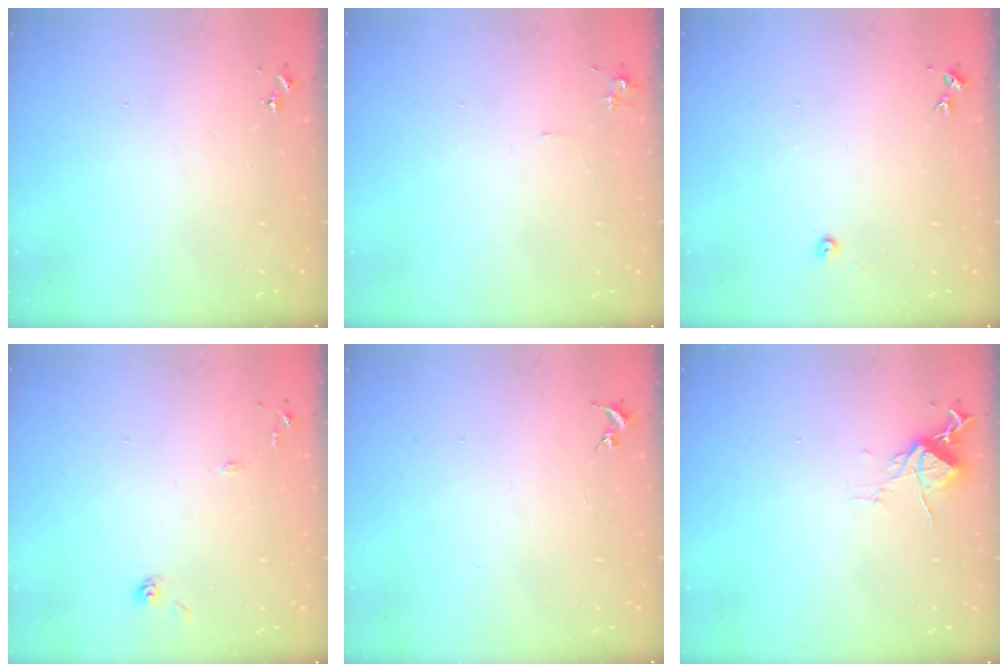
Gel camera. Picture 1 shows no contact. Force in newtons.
{"total": 5.2, "press": 5.1, "slide": 0.7}
{"total": 3.2, "press": 3.1, "slide": 0.4}
{"total": 7.8, "press": 7.8, "slide": 0.6}
{"total": 0.0}
{"total": 8.8, "press": 8.7, "slide": 1.2}